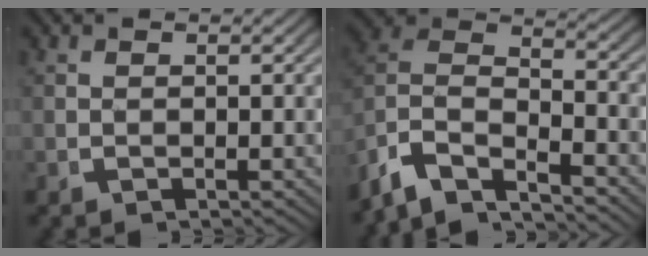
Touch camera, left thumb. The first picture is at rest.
{"total": 12.1, "force": [-2.0, 9.4, 7.3], "torque": [-0.174, -0.035, -0.041]}